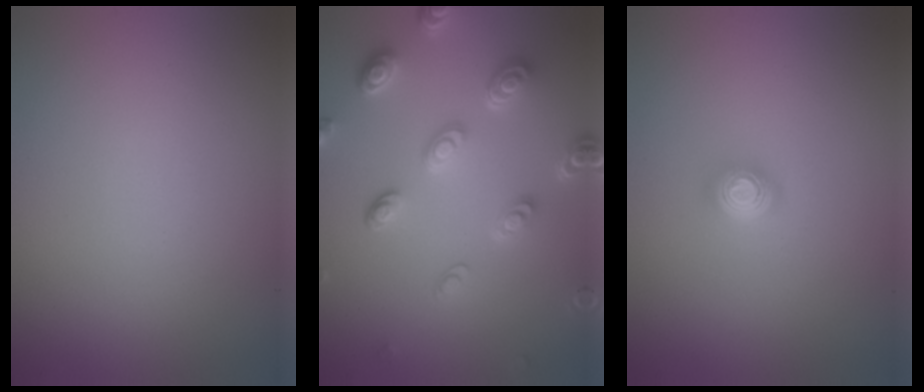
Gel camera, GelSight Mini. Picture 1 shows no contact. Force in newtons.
{"total": 5.2, "press": 3.9, "slide": 3.5}
{"total": 2.0, "press": 1.4, "slide": 1.4}